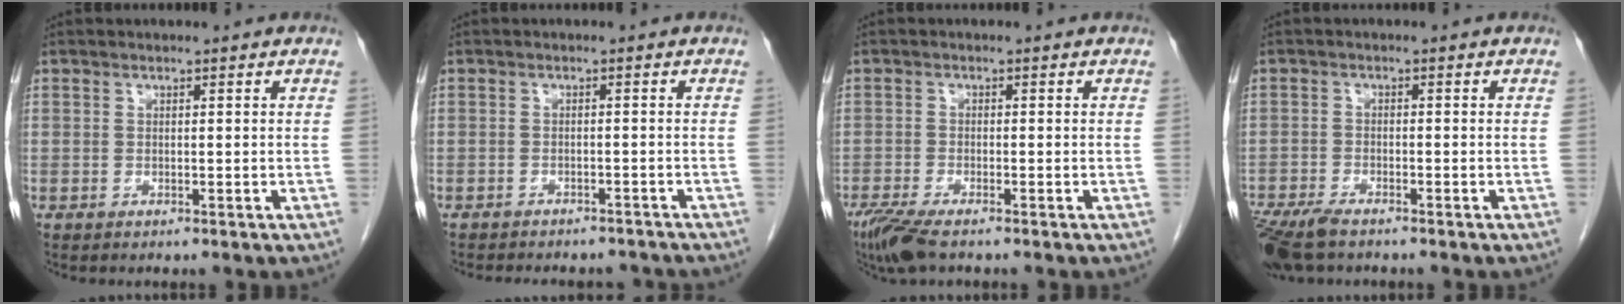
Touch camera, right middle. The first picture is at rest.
{"total": 10.1, "force": [-9.2, 3.2, 2.8], "torque": [-0.052, 0.005, -0.102]}
{"total": 5.1, "force": [-3.8, 0.9, 3.3], "torque": [-0.066, -0.014, -0.068]}
{"total": 6.9, "force": [-5.4, 1.8, 3.8], "torque": [-0.070, -0.014, -0.098]}